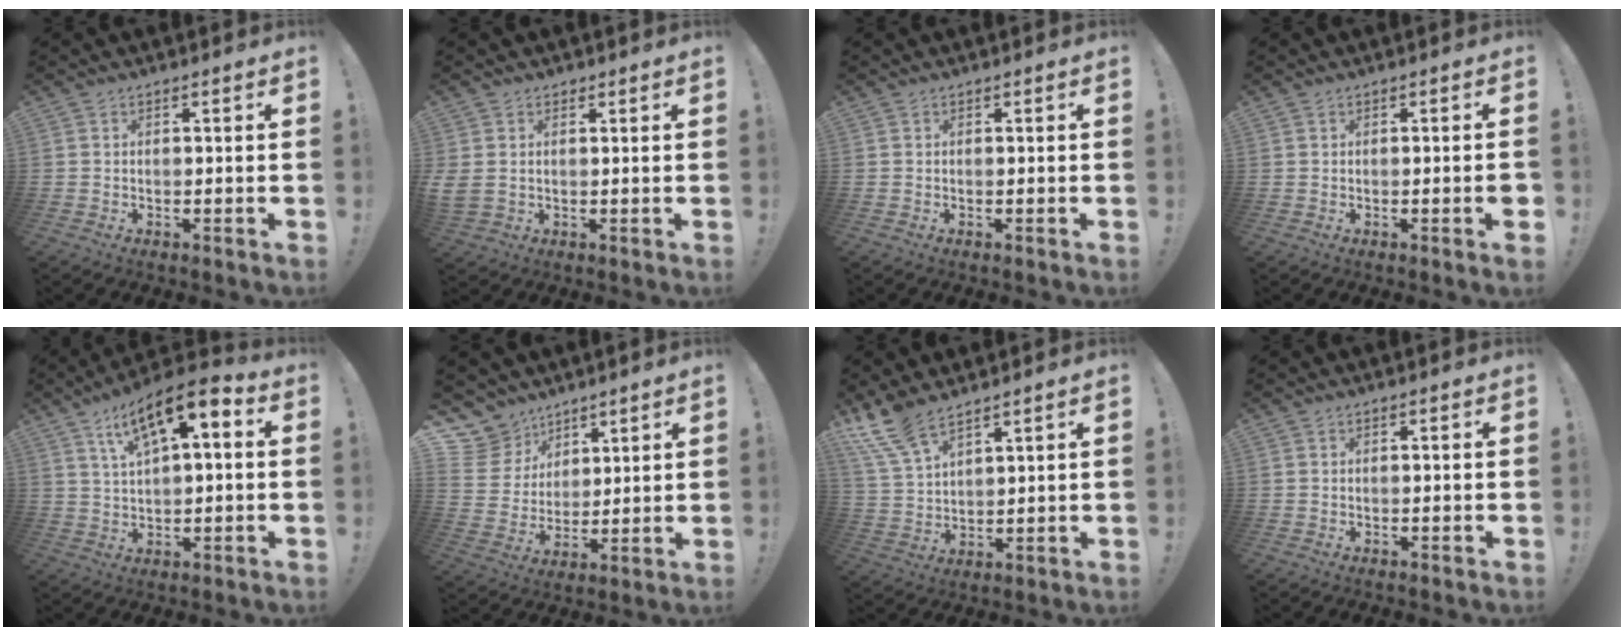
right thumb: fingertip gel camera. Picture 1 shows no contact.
{"total": 3.9, "force": [1.4, 3.2, 1.8], "torque": [-0.036, -0.004, 0.029]}
{"total": 0.0}
{"total": 2.7, "force": [-0.8, 0.0, 2.6], "torque": [-0.034, -0.006, -0.012]}
{"total": 11.8, "force": [5.6, 4.0, 9.5], "torque": [-0.157, -0.024, 0.096]}
{"total": 10.2, "force": [6.9, 7.3, 1.5], "torque": [-0.037, -0.057, 0.142]}
{"total": 8.7, "force": [7.2, 2.5, 4.2], "torque": [-0.093, -0.035, 0.141]}
{"total": 0.0}